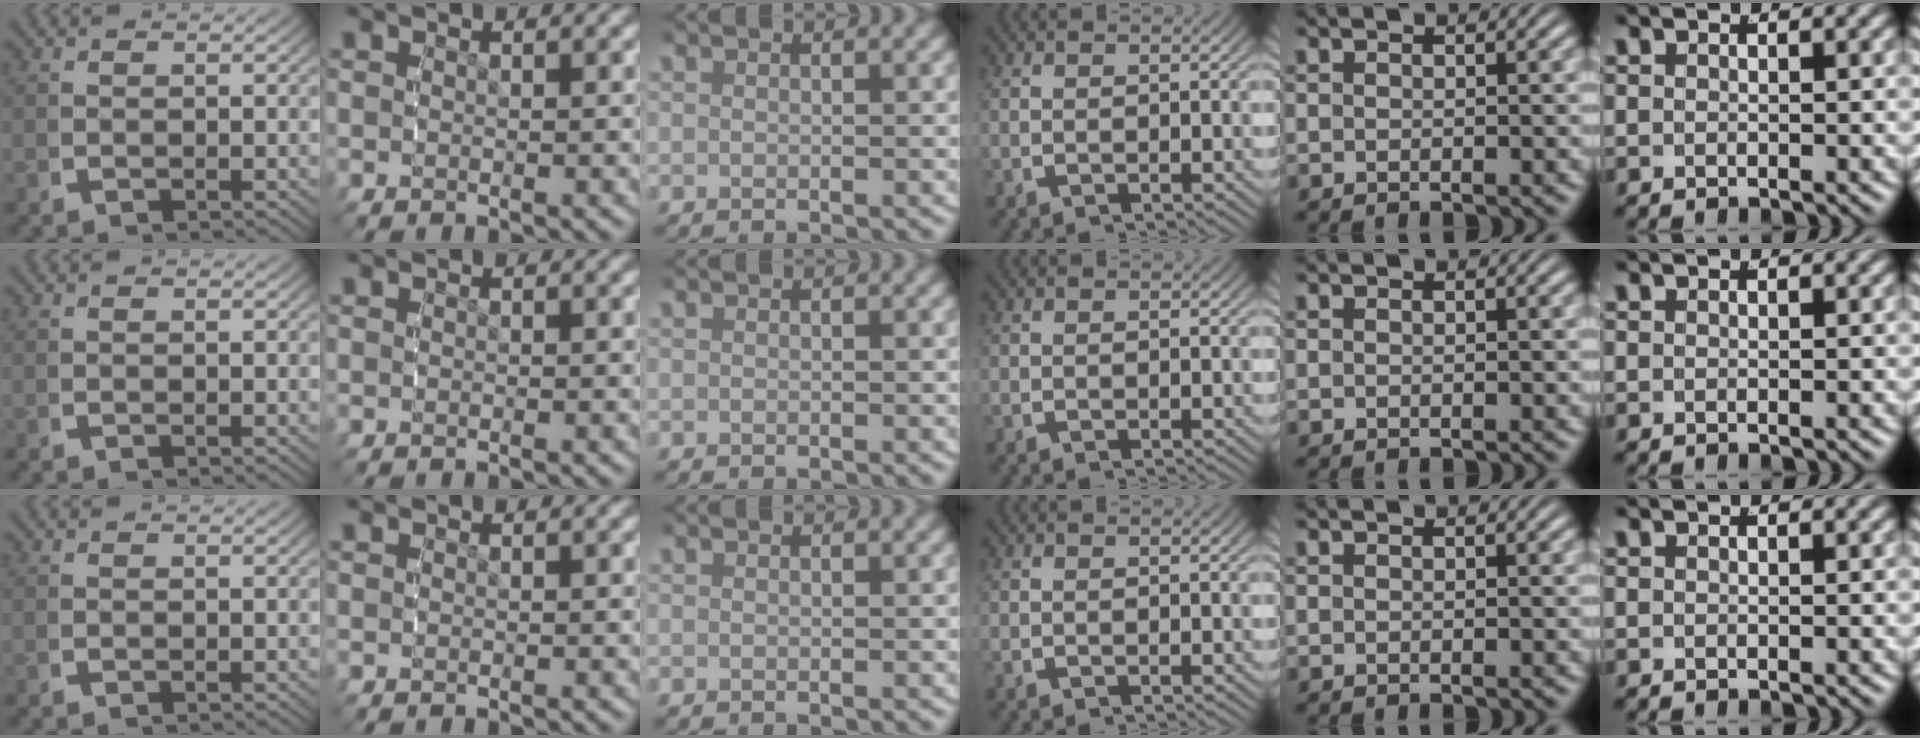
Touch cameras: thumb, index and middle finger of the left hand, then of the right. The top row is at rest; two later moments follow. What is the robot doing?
{"motion": "reach", "object": "button"}